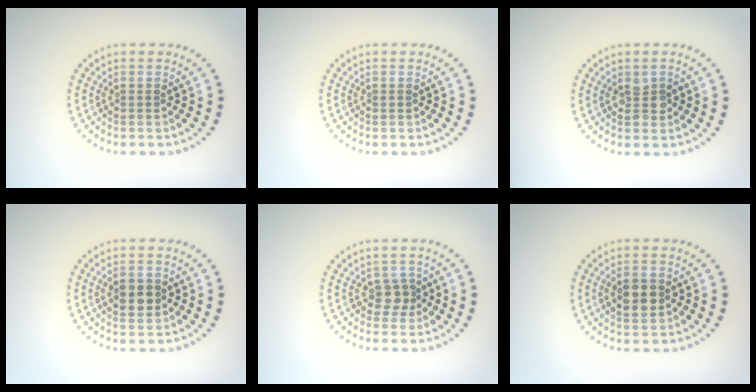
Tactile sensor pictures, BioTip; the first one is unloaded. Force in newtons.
{"total": 0.0}
{"total": 2.0, "press": 2.0, "slide": 0.2}
{"total": 3.2, "press": 3.2, "slide": 0.1}
{"total": 1.8, "press": 1.5, "slide": 1.0}
{"total": 2.8, "press": 2.8, "slide": 0.1}